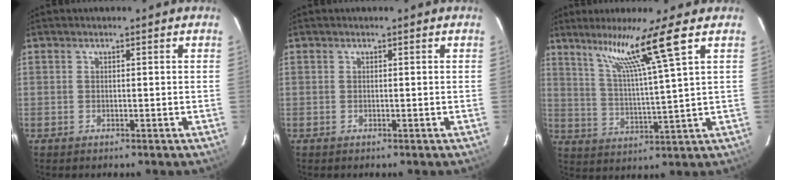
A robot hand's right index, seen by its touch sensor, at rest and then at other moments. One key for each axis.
{"total": 0.0}
{"total": 10.5, "fx": 6.7, "fy": -2.5, "fz": 7.7, "tx": -0.129, "ty": 0.004, "tz": 0.131}